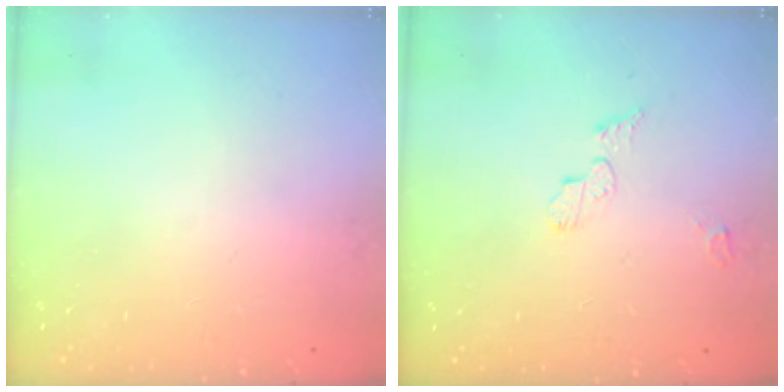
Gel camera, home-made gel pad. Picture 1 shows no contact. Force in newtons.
{"total": 4.8, "press": 4.8, "slide": 0.5}